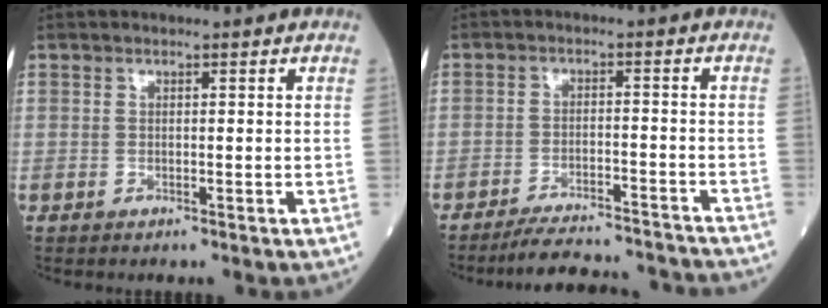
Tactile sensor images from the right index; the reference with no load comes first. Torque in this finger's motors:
{"motor_torque": [-0.31, -1.17, 0.45, 0.11]}